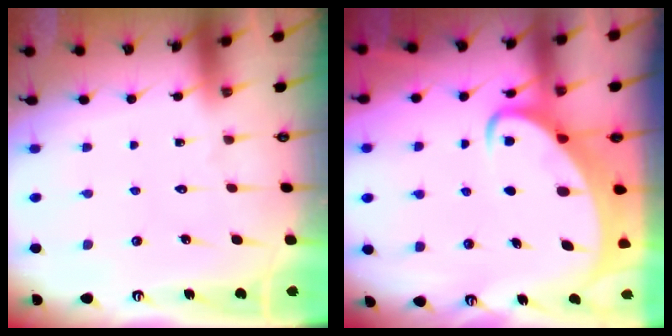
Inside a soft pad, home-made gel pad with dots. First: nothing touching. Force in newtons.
{"total": 4.0, "press": 4.0, "slide": 0.4}